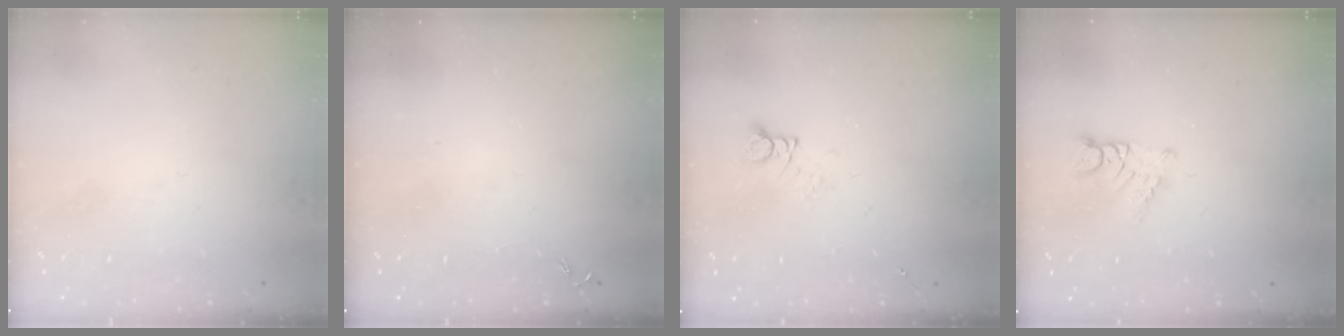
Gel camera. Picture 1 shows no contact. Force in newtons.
{"total": 0.0}
{"total": 2.4, "press": 2.4, "slide": 0.2}
{"total": 3.5, "press": 3.5, "slide": 0.3}